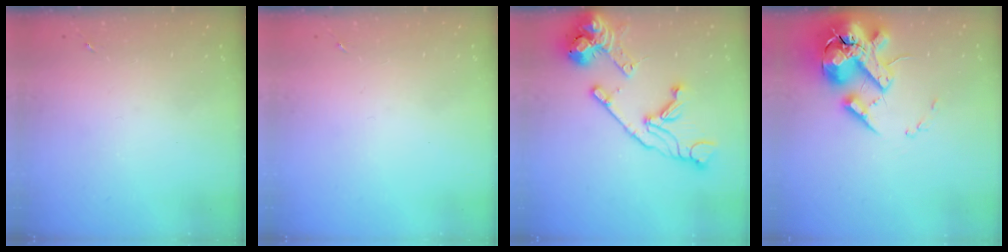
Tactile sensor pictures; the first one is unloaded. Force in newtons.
{"total": 0.0}
{"total": 18.4, "press": 18.2, "slide": 2.3}
{"total": 20.7, "press": 20.4, "slide": 3.5}